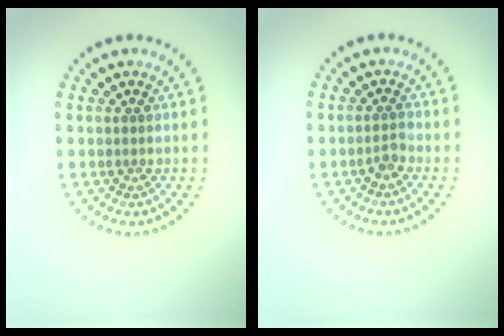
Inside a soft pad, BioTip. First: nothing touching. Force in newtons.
{"total": 1.1, "press": 0.9, "slide": 0.6}